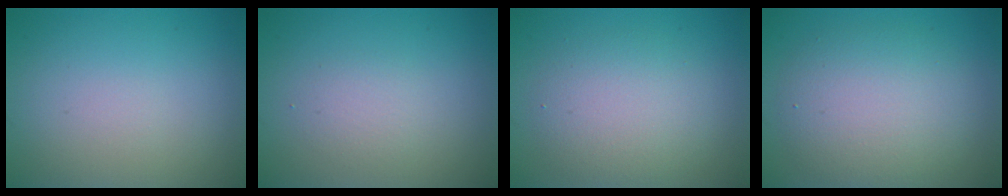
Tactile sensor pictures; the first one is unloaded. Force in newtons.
{"total": 1.5, "press": 1.5, "slide": 0.1}
{"total": 4.0, "press": 4.0, "slide": 0.1}
{"total": 5.8, "press": 5.8, "slide": 0.2}